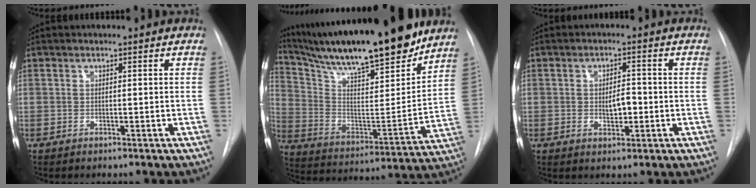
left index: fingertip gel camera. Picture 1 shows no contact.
{"total": 25.6, "force": [21.6, 3.4, 13.3], "torque": [-0.242, -0.022, 0.340]}
{"total": 3.5, "force": [-0.5, 1.6, 3.1], "torque": [-0.045, 0.002, -0.004]}